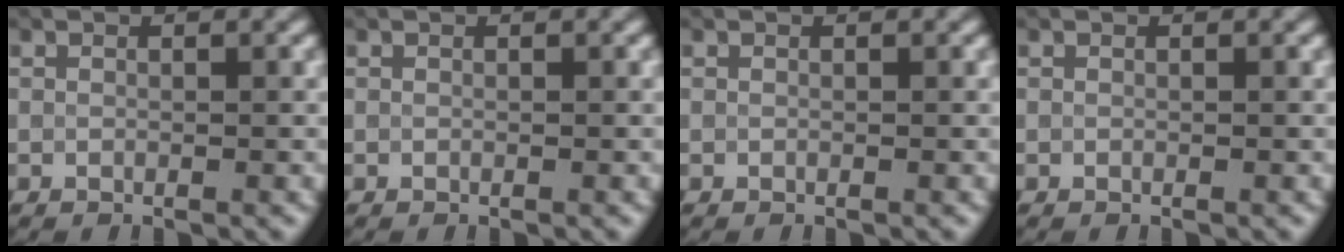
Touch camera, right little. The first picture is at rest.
{"total": 0.0}
{"total": 0.0}
{"total": 0.0}